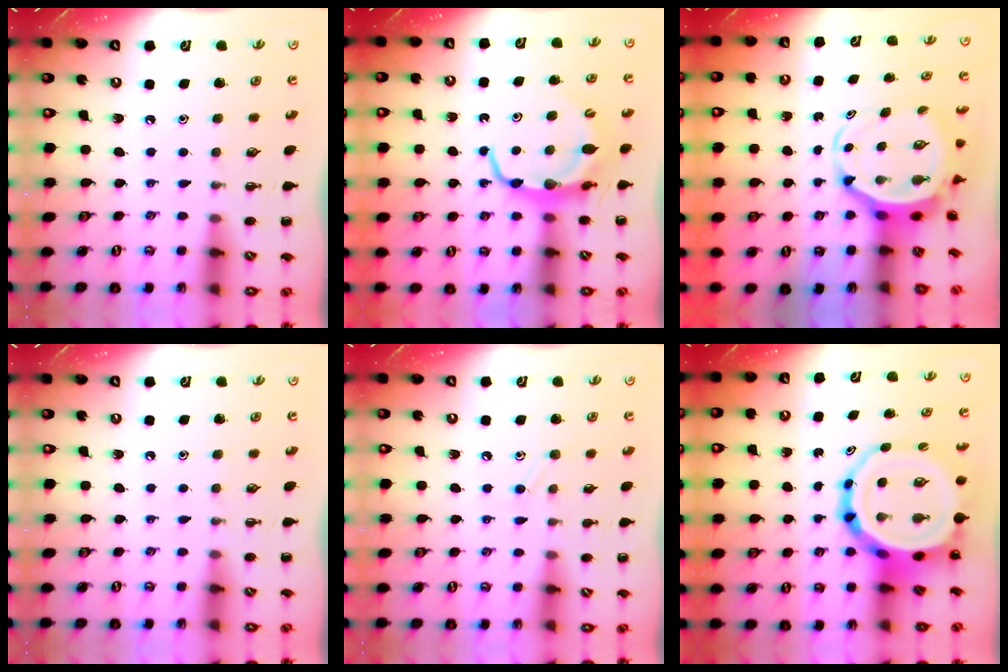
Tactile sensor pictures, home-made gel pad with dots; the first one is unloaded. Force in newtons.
{"total": 7.4, "press": 7.3, "slide": 0.9}
{"total": 5.8, "press": 5.7, "slide": 1.3}
{"total": 0.0}
{"total": 6.2, "press": 5.8, "slide": 2.2}
{"total": 14.2, "press": 13.5, "slide": 4.4}